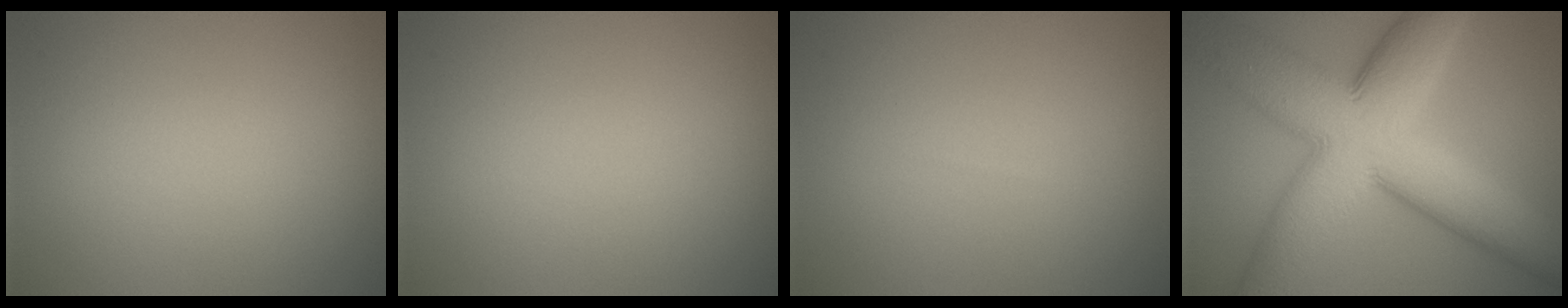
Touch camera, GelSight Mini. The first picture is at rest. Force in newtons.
{"total": 0.0}
{"total": 0.0}
{"total": 14.8, "press": 14.8, "slide": 0.4}